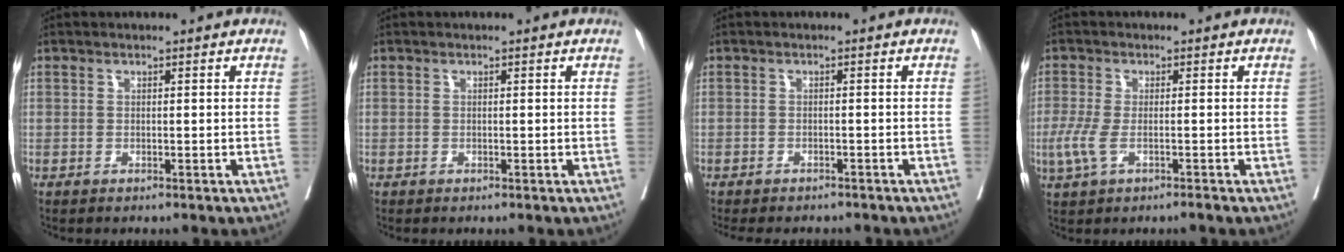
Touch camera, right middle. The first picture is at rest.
{"total": 0.0}
{"total": 8.0, "force": [-7.3, 2.0, 2.7], "torque": [-0.030, 0.000, -0.088]}
{"total": 4.1, "force": [-1.6, 1.0, 3.6], "torque": [-0.086, -0.010, -0.035]}